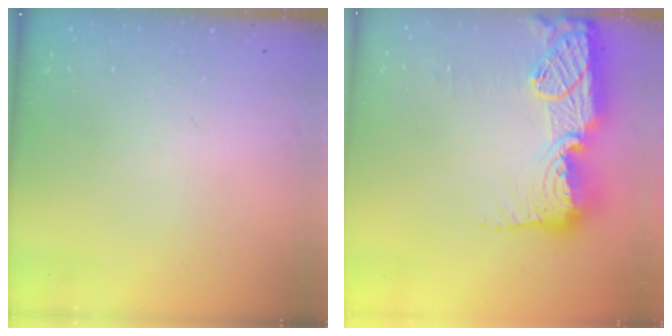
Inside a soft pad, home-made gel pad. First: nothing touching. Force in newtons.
{"total": 21.2, "press": 21.2, "slide": 1.2}